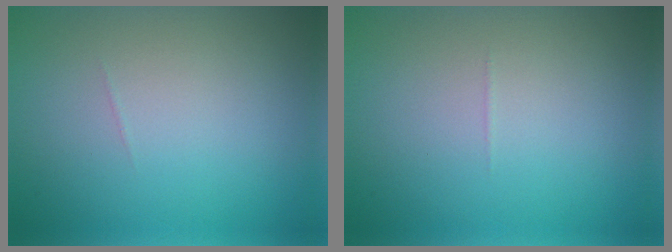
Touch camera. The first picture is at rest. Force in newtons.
{"total": 0.0}